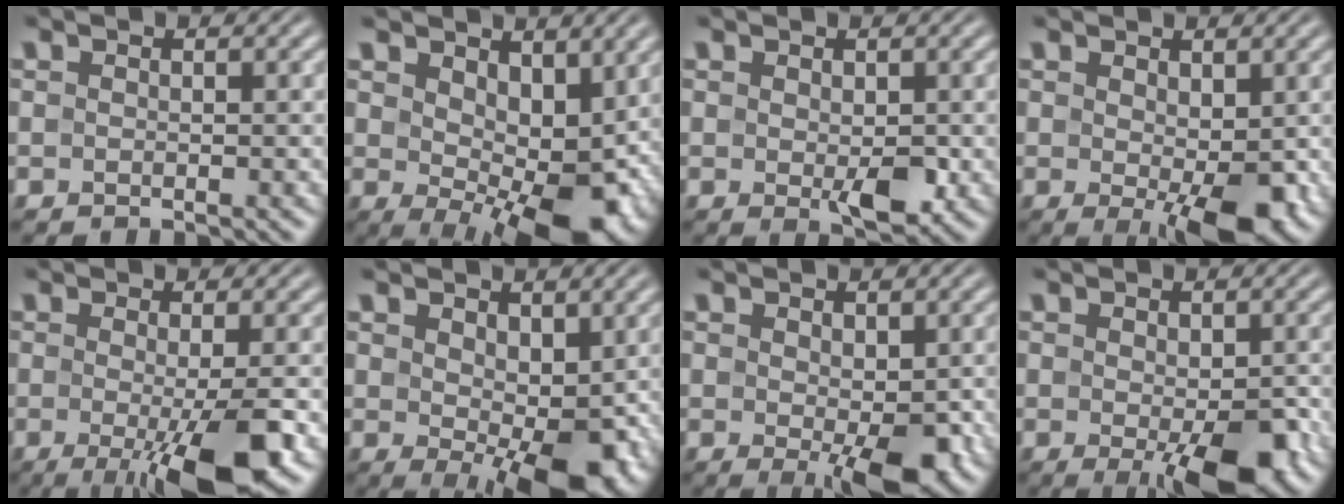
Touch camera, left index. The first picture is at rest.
{"total": 9.3, "force": [0.7, 5.1, 7.7], "torque": [-0.114, -0.020, 0.019]}
{"total": 3.0, "force": [-0.3, 1.4, 2.6], "torque": [-0.042, -0.009, 0.000]}
{"total": 5.8, "force": [-0.6, 2.4, 5.2], "torque": [-0.086, -0.010, -0.005]}
{"total": 8.3, "force": [-2.2, 1.7, 7.8], "torque": [-0.114, -0.016, -0.030]}
{"total": 8.7, "force": [-0.5, 4.5, 7.4], "torque": [-0.115, -0.013, 0.002]}
{"total": 5.3, "force": [-0.8, 2.2, 4.7], "torque": [-0.074, -0.009, -0.009]}
{"total": 6.5, "force": [-2.2, 2.4, 5.6], "torque": [-0.084, -0.014, -0.030]}